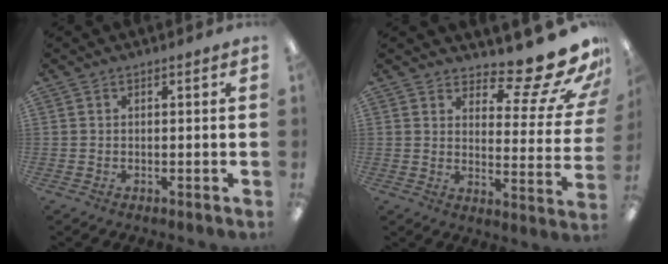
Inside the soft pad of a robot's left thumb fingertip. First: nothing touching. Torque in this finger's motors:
{"motor_torque": [0.15, 0.25, -0.38, 0.01, 0.03]}